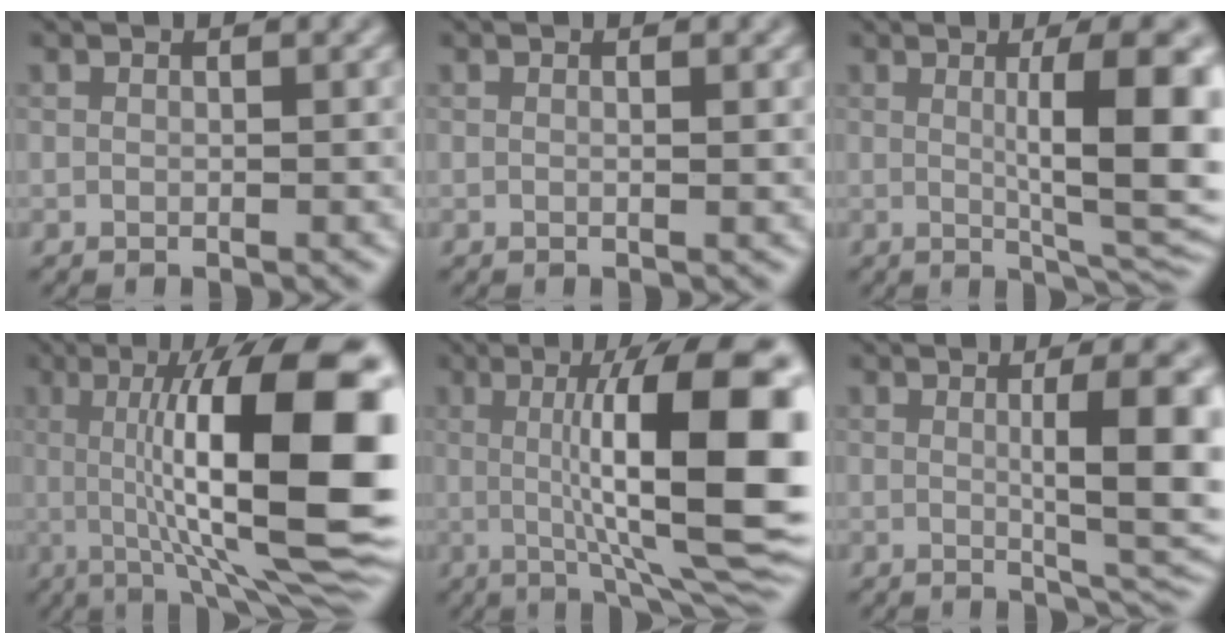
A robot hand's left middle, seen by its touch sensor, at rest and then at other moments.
{"total": 0.6, "force": [0.1, 0.1, 0.6], "torque": [-0.007, -0.001, -0.001]}
{"total": 9.5, "force": [1.0, 2.3, 9.2], "torque": [-0.116, -0.006, 0.019]}
{"total": 16.2, "force": [0.9, 4.2, 15.6], "torque": [-0.209, 0.010, 0.008]}
{"total": 14.8, "force": [1.0, 3.4, 14.4], "torque": [-0.189, 0.006, 0.013]}
{"total": 7.7, "force": [0.4, 1.8, 7.5], "torque": [-0.095, -0.005, 0.011]}